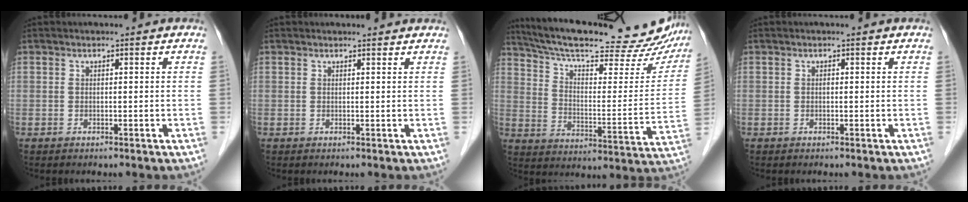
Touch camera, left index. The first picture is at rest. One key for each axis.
{"total": 2.2, "fx": 2.2, "fy": 0.4, "fz": 0.3, "tx": -0.013, "ty": 0.005, "tz": 0.019}
{"total": 30.5, "fx": 27.0, "fy": 6.2, "fz": 12.7, "tx": -0.207, "ty": -0.042, "tz": 0.354}
{"total": 0.0}